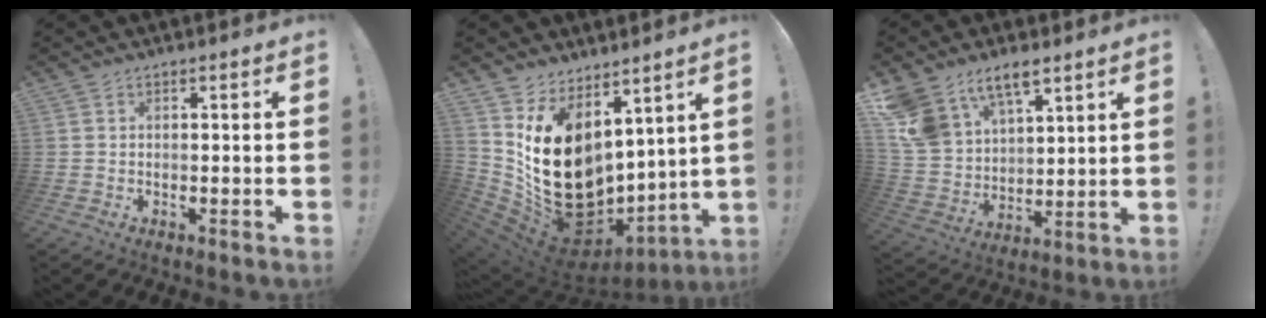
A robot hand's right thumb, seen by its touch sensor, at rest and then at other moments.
{"total": 20.5, "force": [3.1, 15.4, 13.2], "torque": [-0.237, -0.041, 0.088]}
{"total": 13.2, "force": [9.1, 7.6, 5.8], "torque": [-0.130, -0.055, 0.179]}